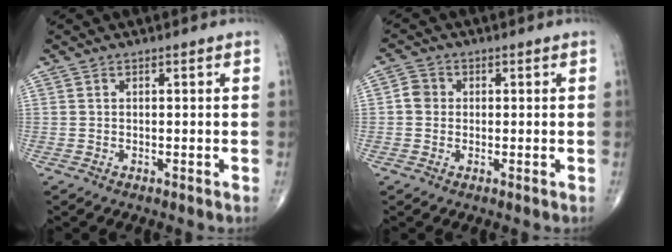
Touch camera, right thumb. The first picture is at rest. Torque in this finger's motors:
{"motor_torque": [-0.01, 0.00, 0.10, 0.01, 0.03]}